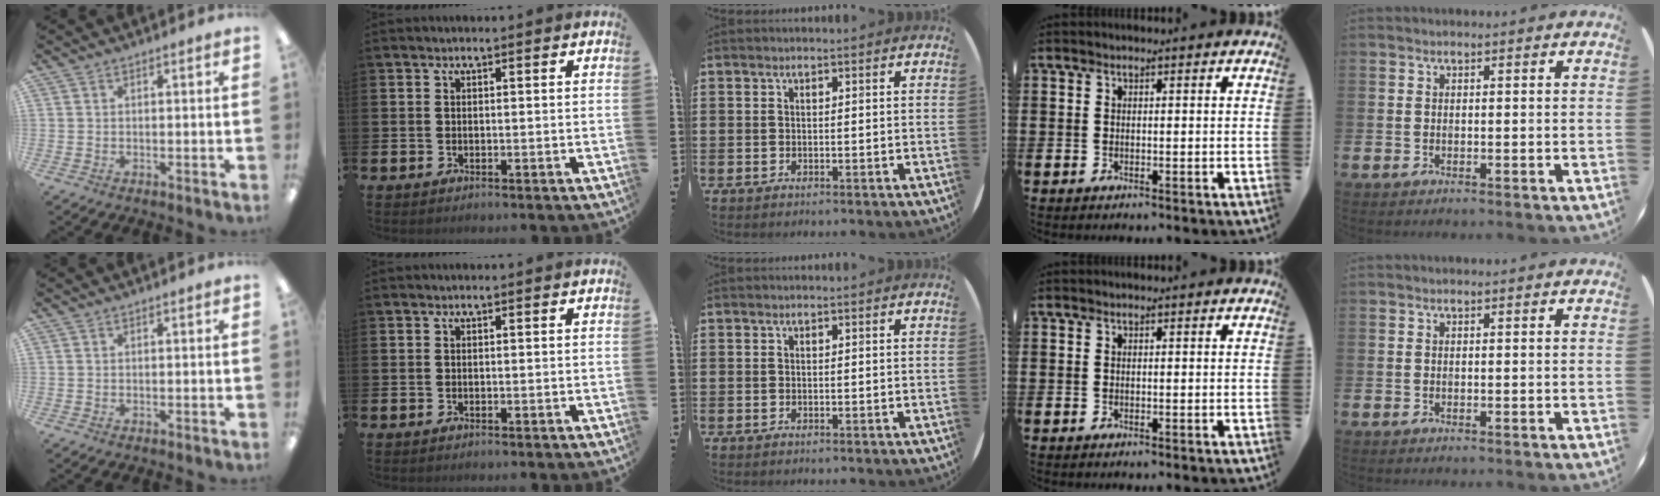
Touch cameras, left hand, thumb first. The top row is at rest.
{}